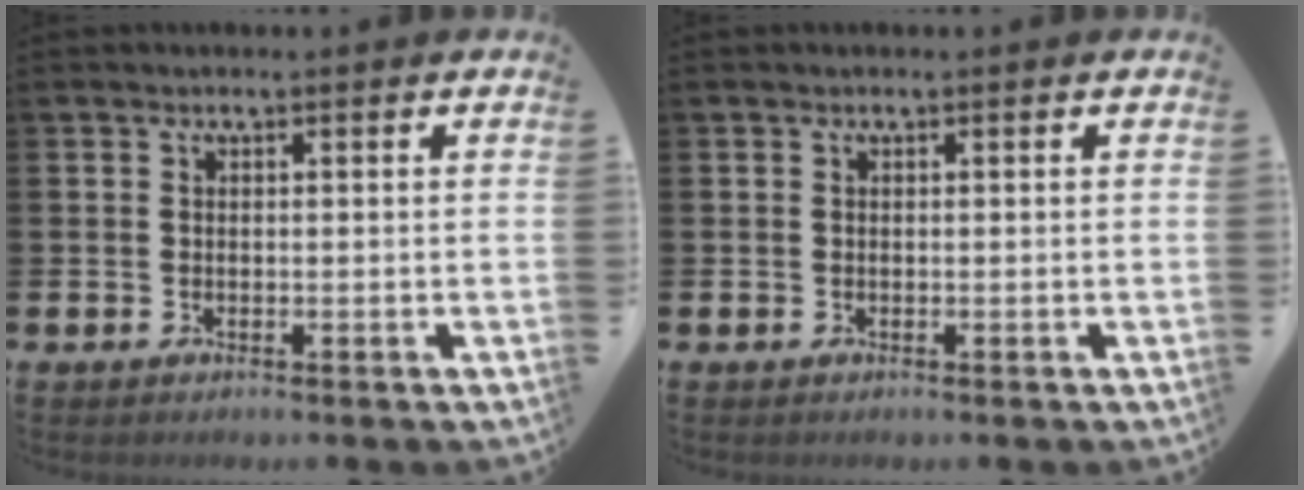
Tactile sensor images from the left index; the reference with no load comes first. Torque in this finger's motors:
{"motor_torque": [0.00, 0.00, 0.00, 0.00]}